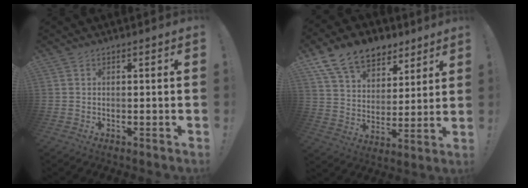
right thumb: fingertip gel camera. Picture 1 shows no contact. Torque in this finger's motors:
{"motor_torque": [0.50, 0.84, 0.51, -0.03, 0.17]}